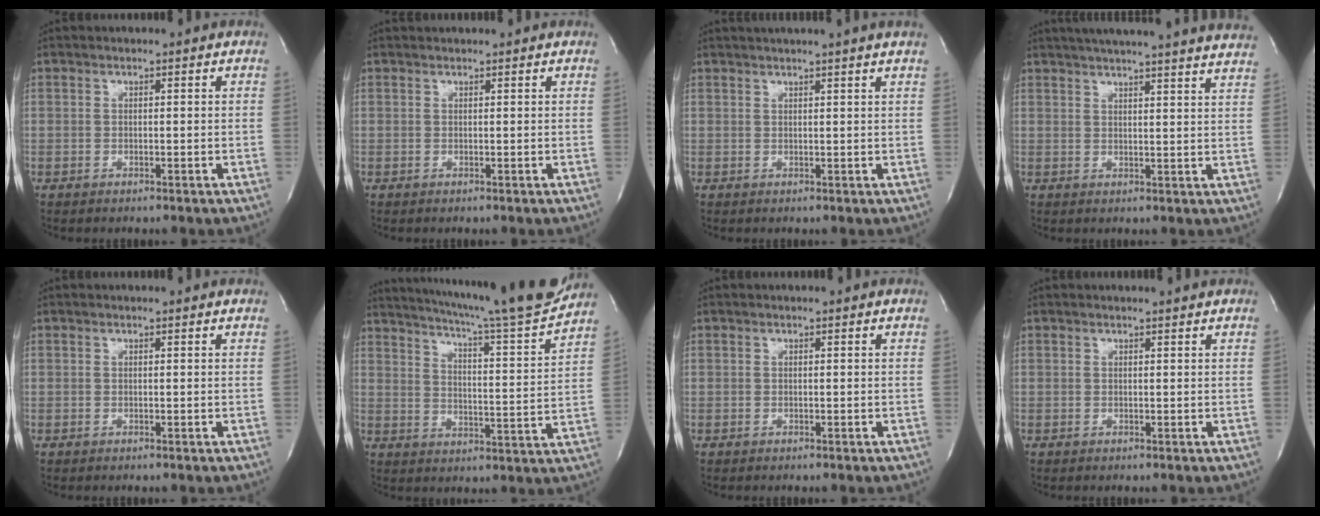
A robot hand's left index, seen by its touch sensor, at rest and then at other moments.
{"total": 1.8, "force": [1.8, 0.1, 0.4], "torque": [-0.006, 0.020, 0.025]}
{"total": 5.9, "force": [5.1, -1.3, 2.7], "torque": [-0.031, 0.017, 0.057]}
{"total": 24.2, "force": [22.1, 0.3, 10.0], "torque": [-0.161, -0.015, 0.271]}
{"total": 0.9, "force": [0.9, 0.0, 0.2], "torque": [-0.009, 0.001, 0.007]}
{"total": 20.6, "force": [18.4, -0.5, 9.1], "torque": [-0.148, -0.048, 0.247]}
{"total": 0.0}
{"total": 1.2, "force": [1.1, -0.3, 0.1], "torque": [-0.010, -0.005, 0.013]}